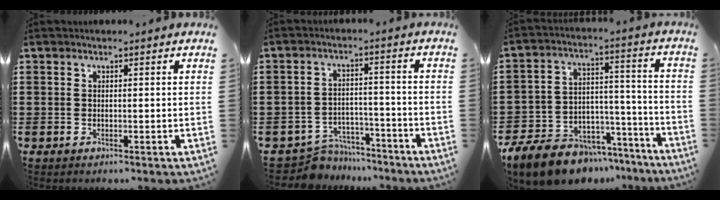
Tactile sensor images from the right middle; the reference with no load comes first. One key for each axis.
{"total": 5.8, "fx": -5.7, "fy": 1.2, "fz": 0.3, "tx": -0.020, "ty": 0.010, "tz": -0.119}
{"total": 10.6, "fx": -9.4, "fy": 3.9, "fz": 2.7, "tx": -0.058, "ty": 0.033, "tz": -0.183}